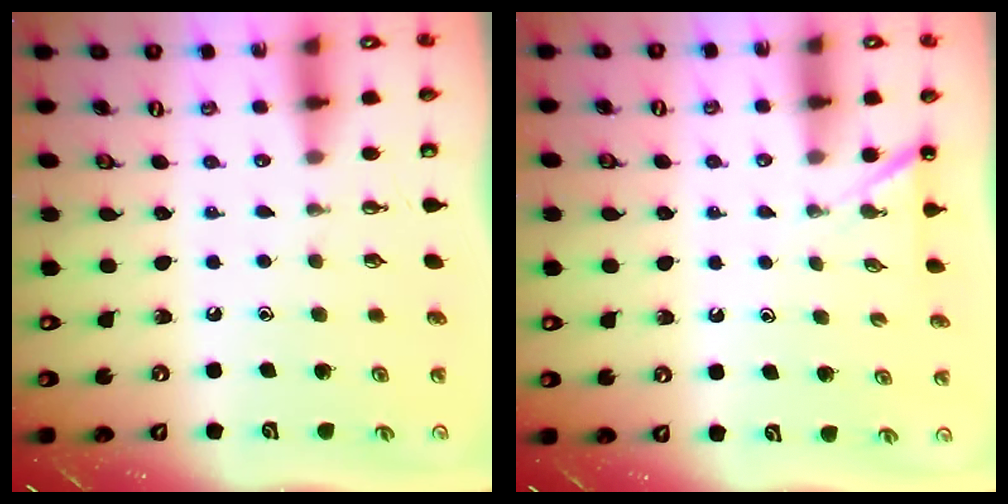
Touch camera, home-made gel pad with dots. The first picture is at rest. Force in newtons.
{"total": 2.3, "press": 2.3, "slide": 0.2}